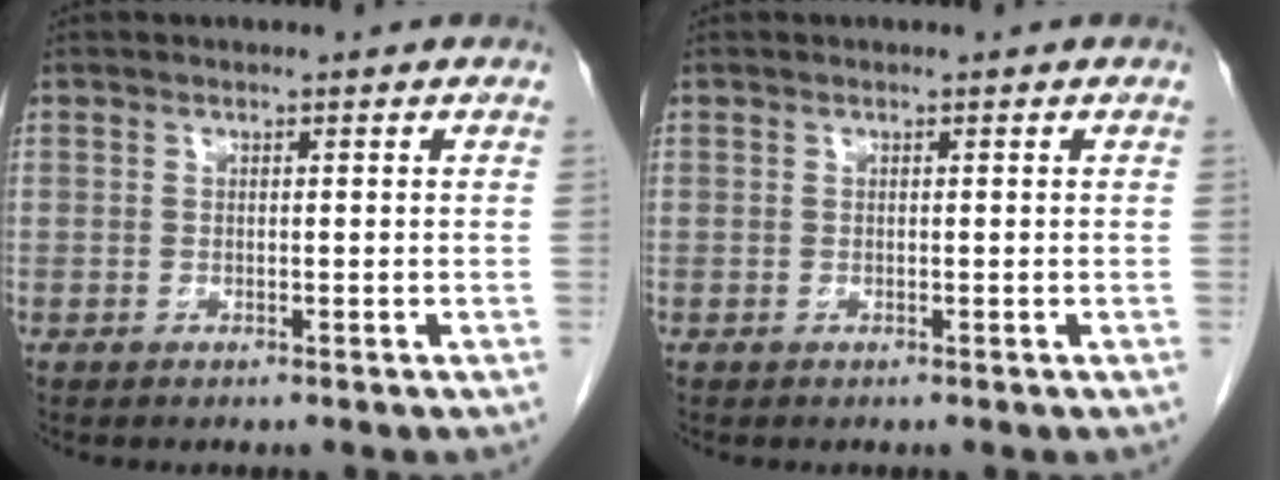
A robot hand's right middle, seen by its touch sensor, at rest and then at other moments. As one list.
[{"total": 0.0}]